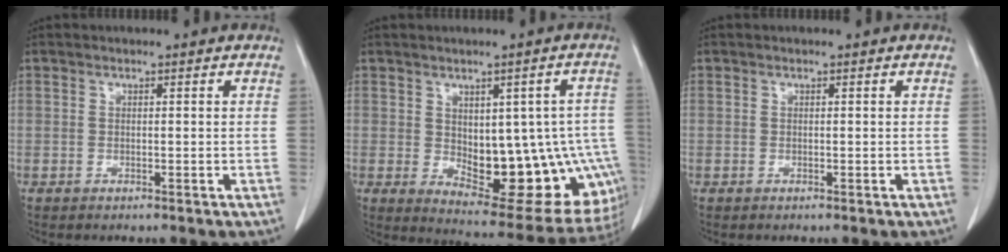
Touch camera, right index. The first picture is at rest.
{"total": 16.7, "force": [-1.9, 8.8, 14.1], "torque": [-0.136, 0.012, 0.003]}
{"total": 0.0}